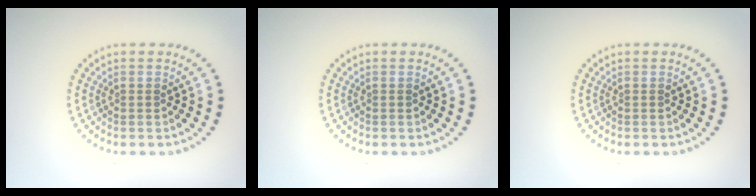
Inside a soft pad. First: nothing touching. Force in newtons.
{"total": 0.0}
{"total": 0.0}